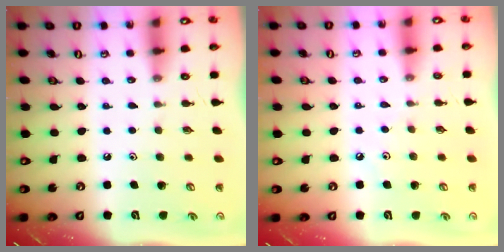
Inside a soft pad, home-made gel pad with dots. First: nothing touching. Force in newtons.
{"total": 3.7, "press": 3.7, "slide": 0.6}